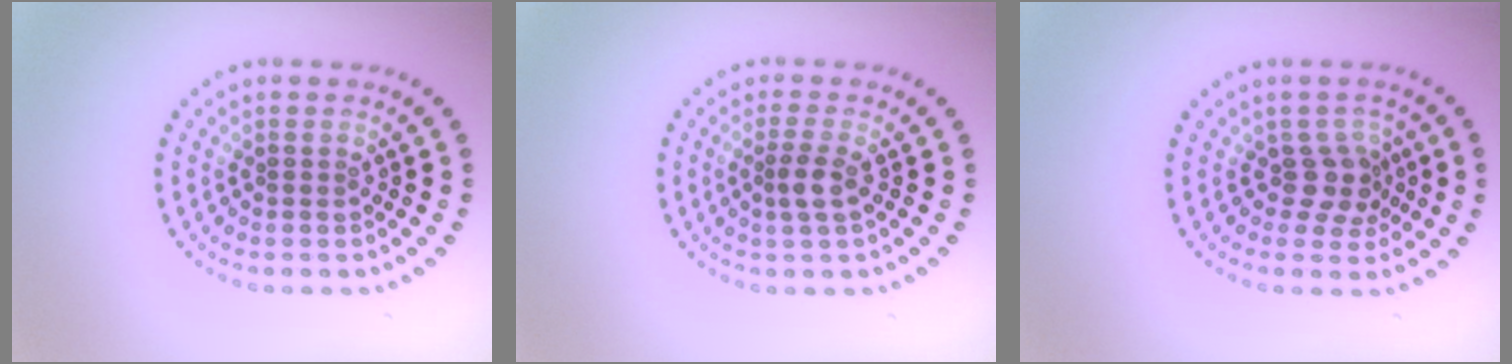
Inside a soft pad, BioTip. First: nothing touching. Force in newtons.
{"total": 1.9, "press": 1.6, "slide": 1.0}
{"total": 2.6, "press": 2.0, "slide": 1.7}